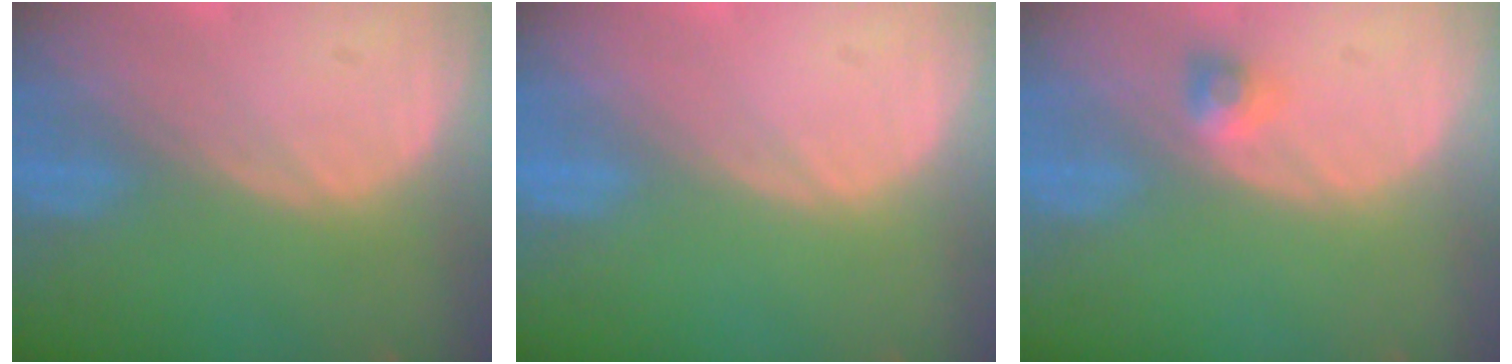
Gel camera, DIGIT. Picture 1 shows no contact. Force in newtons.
{"total": 0.0}
{"total": 2.4, "press": 2.0, "slide": 1.3}